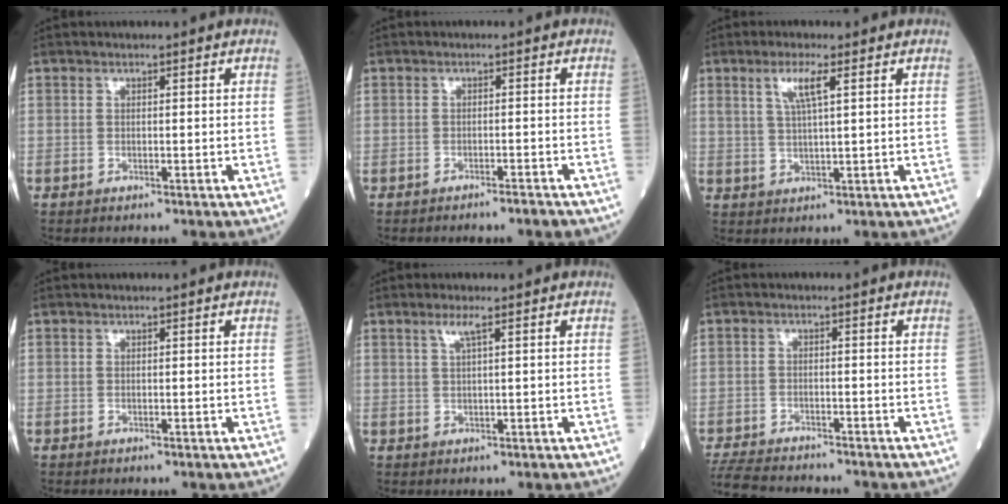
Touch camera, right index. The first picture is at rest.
{"total": 1.8, "force": [-1.6, -0.1, 0.8], "torque": [-0.017, -0.003, -0.022]}
{"total": 4.5, "force": [2.0, 0.3, 4.0], "torque": [-0.084, 0.004, 0.041]}
{"total": 0.0}
{"total": 2.1, "force": [1.1, -0.1, 1.8], "torque": [-0.043, 0.003, 0.023]}
{"total": 9.7, "force": [-9.0, 1.9, 3.2], "torque": [-0.062, -0.014, -0.145]}